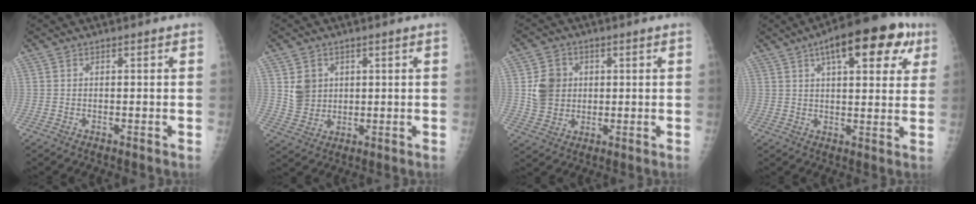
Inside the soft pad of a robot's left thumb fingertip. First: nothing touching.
{"total": 5.6, "force": [1.5, 5.0, 2.0], "torque": [-0.014, -0.009, 0.037]}
{"total": 7.5, "force": [1.0, 6.7, 3.1], "torque": [-0.031, -0.002, 0.020]}
{"total": 17.4, "force": [8.2, 7.1, 13.6], "torque": [-0.161, 0.003, 0.109]}